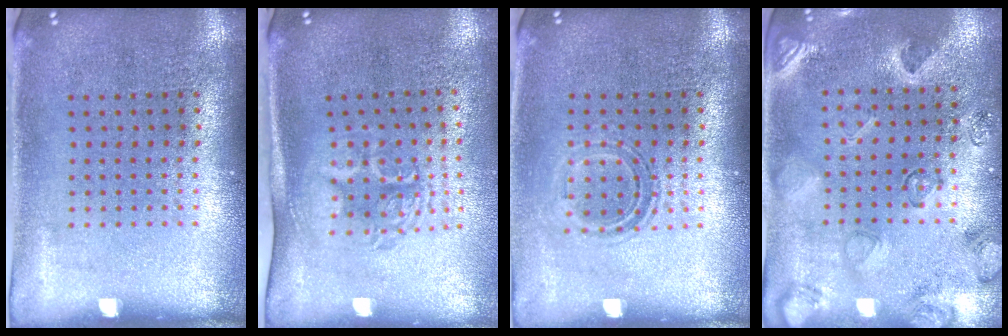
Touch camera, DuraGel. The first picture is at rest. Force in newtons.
{"total": 1.7, "press": 1.3, "slide": 1.1}
{"total": 1.0, "press": 0.9, "slide": 0.4}
{"total": 2.2, "press": 1.8, "slide": 1.3}